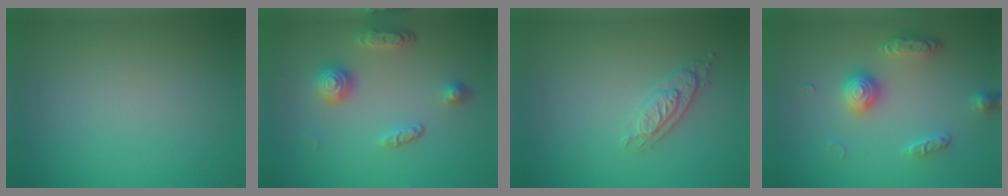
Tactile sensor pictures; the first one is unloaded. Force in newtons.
{"total": 3.5, "press": 2.9, "slide": 1.9}
{"total": 2.1, "press": 2.0, "slide": 0.6}
{"total": 3.4, "press": 3.0, "slide": 1.7}